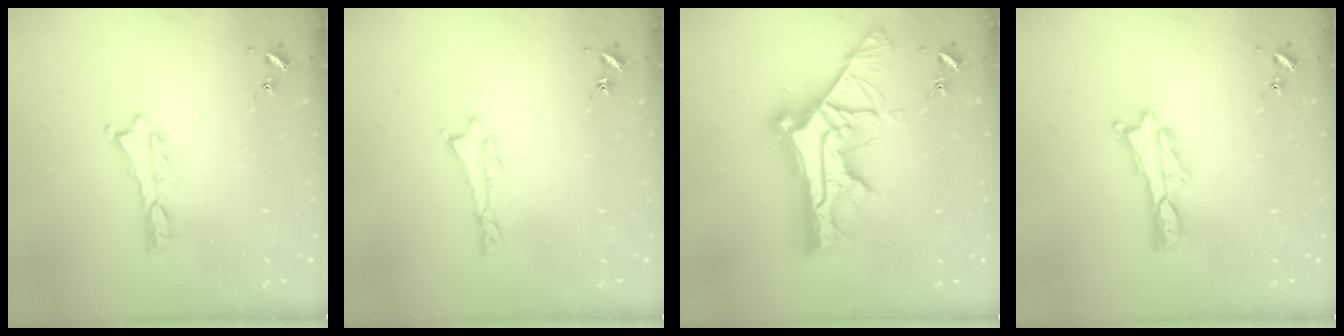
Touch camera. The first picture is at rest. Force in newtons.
{"total": 0.0}
{"total": 13.3, "press": 13.2, "slide": 1.4}
{"total": 0.8, "press": 0.7, "slide": 0.2}